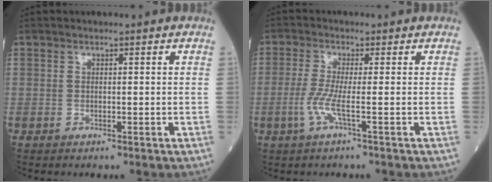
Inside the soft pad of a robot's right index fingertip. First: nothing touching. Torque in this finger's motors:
{"motor_torque": [-0.23, -0.01, -0.18, -0.08]}